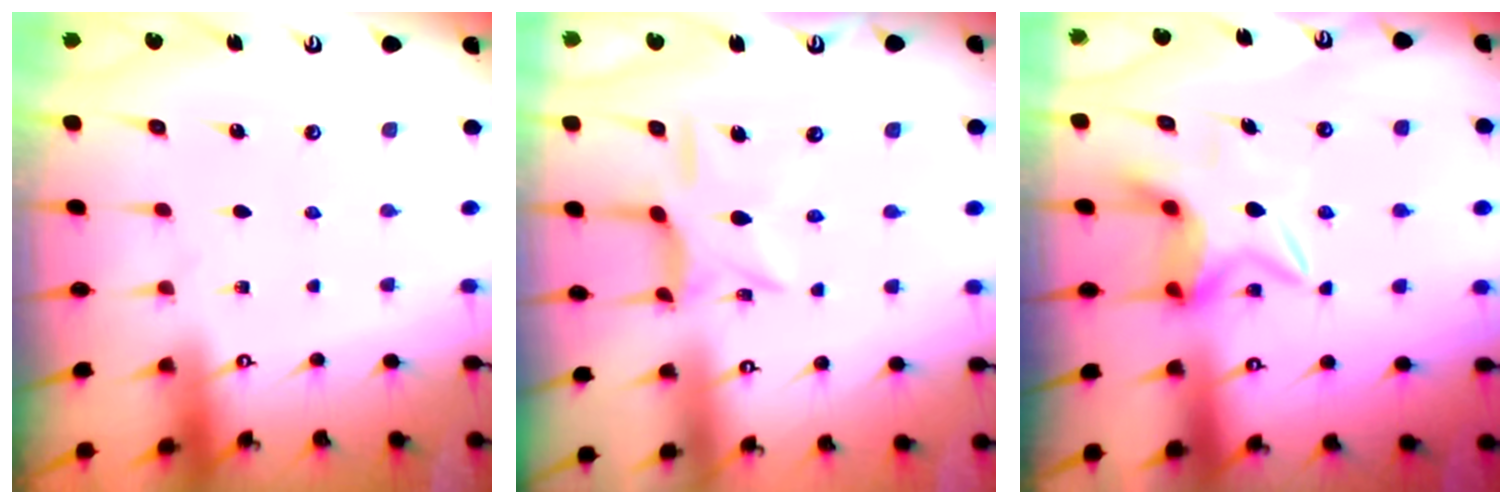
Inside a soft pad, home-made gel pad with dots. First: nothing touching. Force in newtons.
{"total": 10.6, "press": 10.5, "slide": 0.9}
{"total": 7.5, "press": 7.5, "slide": 0.7}